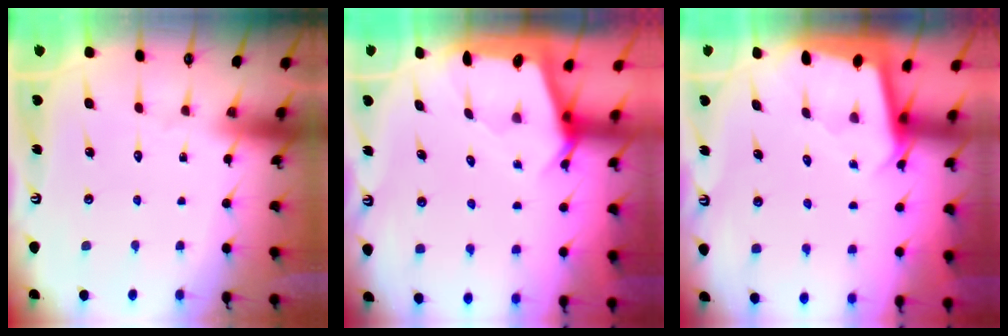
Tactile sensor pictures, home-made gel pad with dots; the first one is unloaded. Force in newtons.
{"total": 2.5, "press": 2.5, "slide": 0.2}
{"total": 1.9, "press": 1.9, "slide": 0.1}